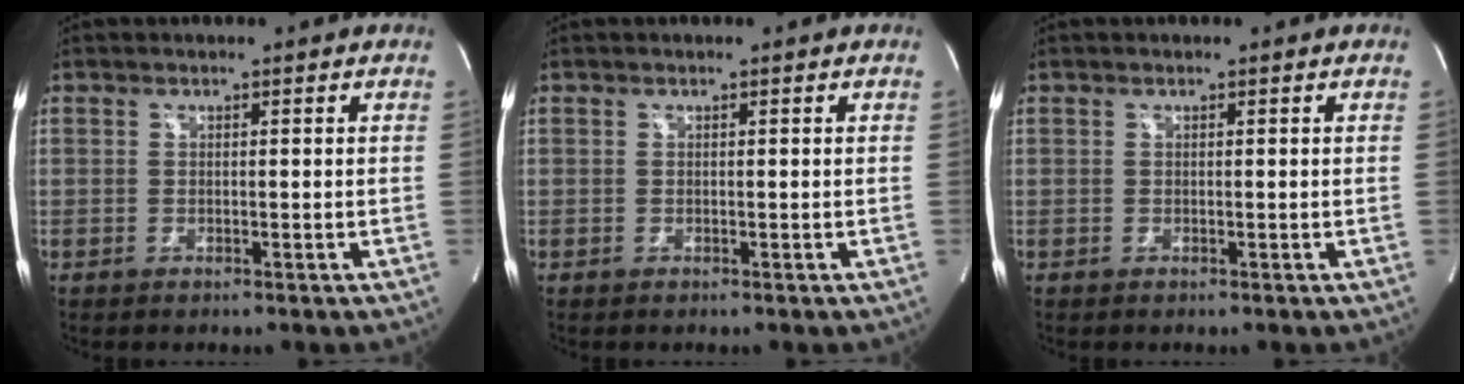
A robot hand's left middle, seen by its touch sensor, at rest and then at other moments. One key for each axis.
{"total": 0.0}
{"total": 0.0}